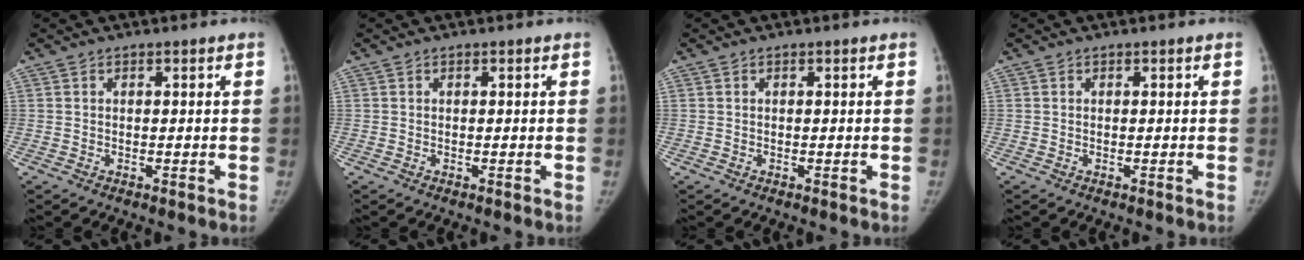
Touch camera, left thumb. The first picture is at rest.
{"total": 0.0}
{"total": 0.0}
{"total": 0.0}